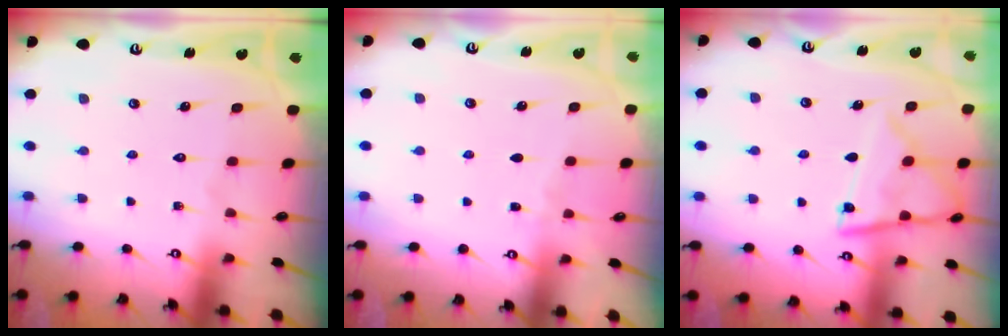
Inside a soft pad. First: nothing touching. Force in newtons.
{"total": 2.4, "press": 2.3, "slide": 0.4}
{"total": 11.7, "press": 11.6, "slide": 1.1}